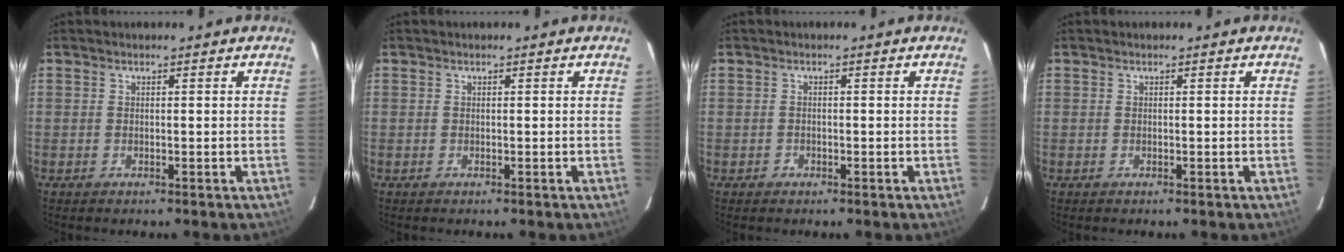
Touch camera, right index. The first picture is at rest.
{"total": 0.0}
{"total": 0.9, "force": [-0.6, 0.7, 0.0], "torque": [0.001, 0.004, -0.009]}
{"total": 0.0}